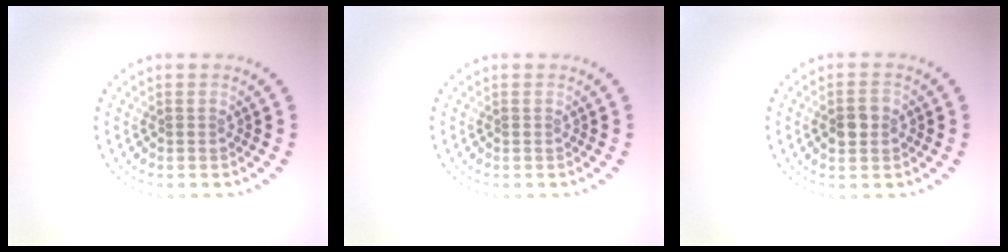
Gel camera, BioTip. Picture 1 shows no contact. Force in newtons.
{"total": 0.0}
{"total": 2.6, "press": 2.6, "slide": 0.1}